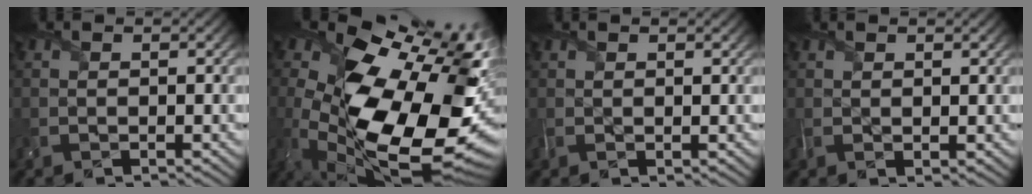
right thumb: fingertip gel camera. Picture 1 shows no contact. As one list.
[{"total": 19.5, "force": [-0.4, 10.4, 16.5], "torque": [-0.325, -0.057, 0.026]}, {"total": 1.2, "force": [0.7, 0.4, 0.8], "torque": [-0.023, 0.000, 0.014]}, {"total": 1.6, "force": [0.9, 0.6, 1.1], "torque": [-0.028, -0.001, 0.019]}]